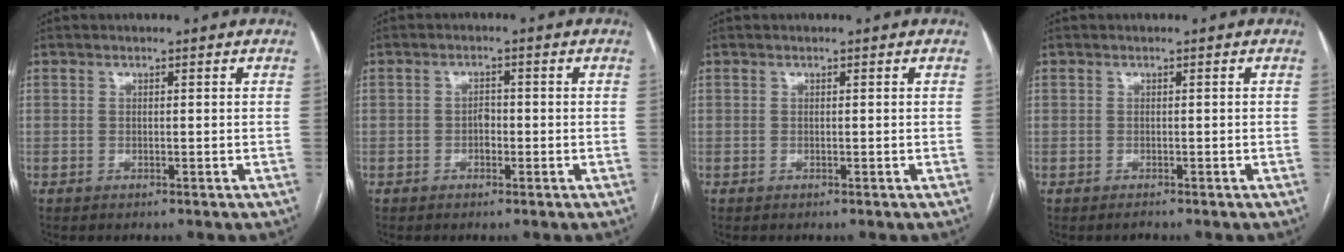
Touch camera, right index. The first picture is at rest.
{"total": 1.7, "force": [-0.6, 1.1, 1.2], "torque": [-0.015, 0.006, -0.011]}
{"total": 0.0}
{"total": 0.5, "force": [-0.4, 0.3, -0.1], "torque": [0.003, 0.001, -0.010]}